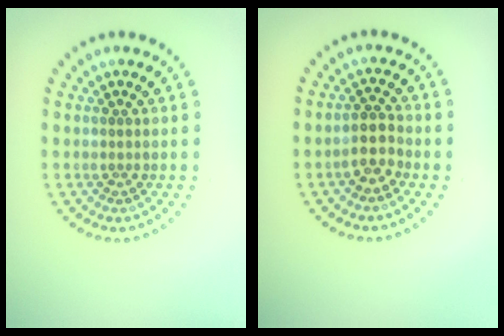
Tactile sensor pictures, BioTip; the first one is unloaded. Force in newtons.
{"total": 2.5, "press": 2.1, "slide": 1.2}